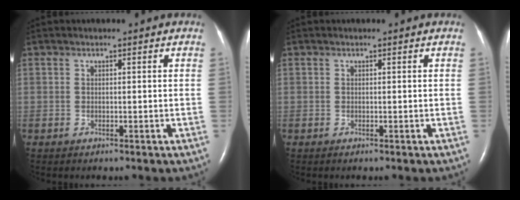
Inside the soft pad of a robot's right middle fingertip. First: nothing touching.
{"total": 0.0}